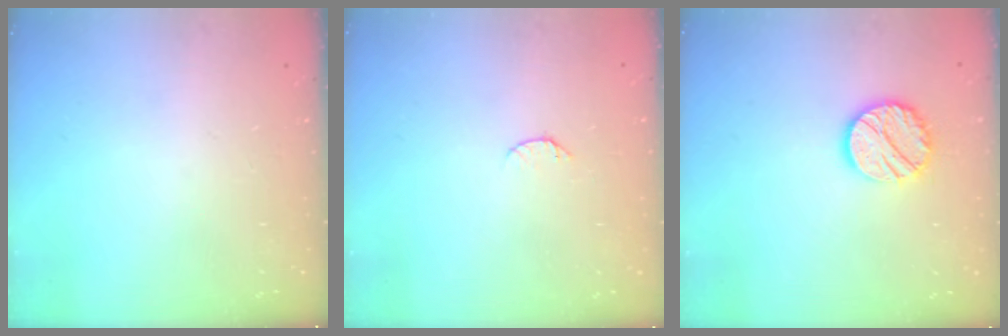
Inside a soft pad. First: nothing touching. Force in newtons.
{"total": 5.6, "press": 5.5, "slide": 0.6}
{"total": 12.3, "press": 12.3, "slide": 0.4}